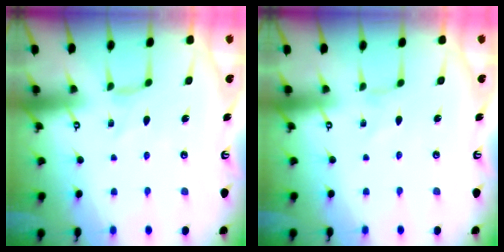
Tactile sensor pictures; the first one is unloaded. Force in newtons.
{"total": 0.7, "press": 0.6, "slide": 0.1}